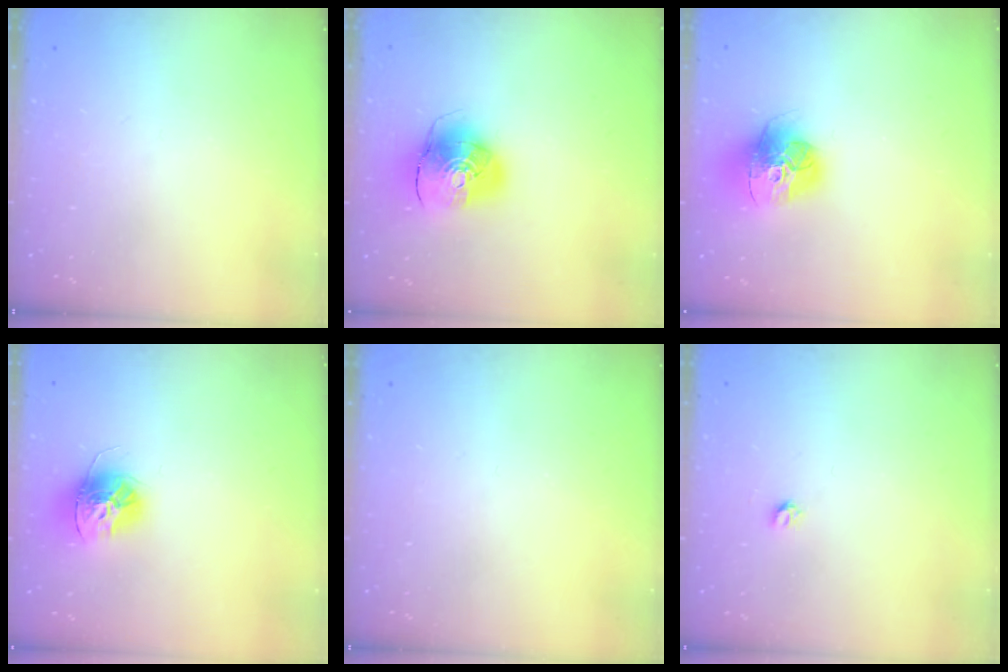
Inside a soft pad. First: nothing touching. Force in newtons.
{"total": 10.4, "press": 10.3, "slide": 1.4}
{"total": 16.0, "press": 16.0, "slide": 1.5}
{"total": 13.5, "press": 13.5, "slide": 1.0}
{"total": 0.0}
{"total": 3.2, "press": 3.2, "slide": 0.3}